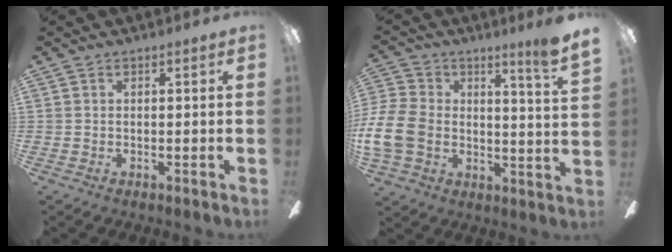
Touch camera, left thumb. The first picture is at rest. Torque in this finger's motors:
{"motor_torque": [0.99, 1.33, 1.83, -0.94, 0.20]}